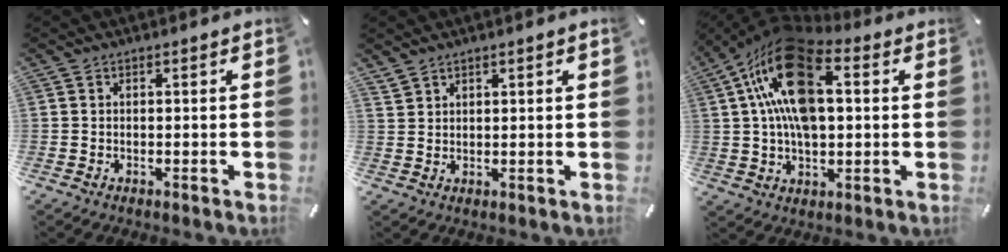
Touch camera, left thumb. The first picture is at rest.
{"total": 1.8, "force": [1.6, 0.6, 0.3], "torque": [-0.006, -0.004, 0.033]}
{"total": 19.4, "force": [5.5, 11.2, 14.8], "torque": [-0.286, -0.002, 0.095]}